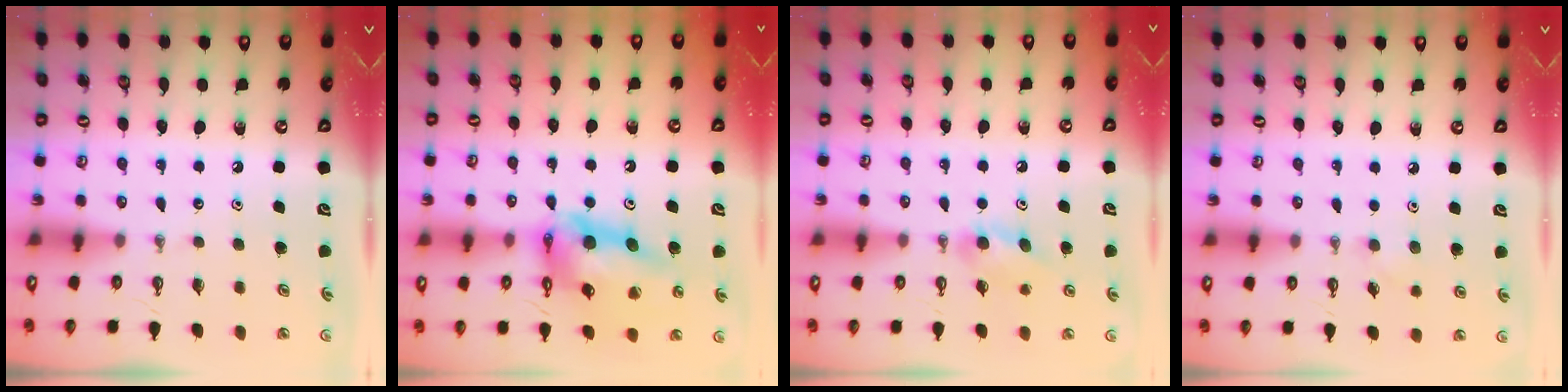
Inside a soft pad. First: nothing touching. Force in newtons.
{"total": 16.9, "press": 16.9, "slide": 1.4}
{"total": 9.8, "press": 6.2, "slide": 7.6}
{"total": 5.2, "press": 5.0, "slide": 1.4}